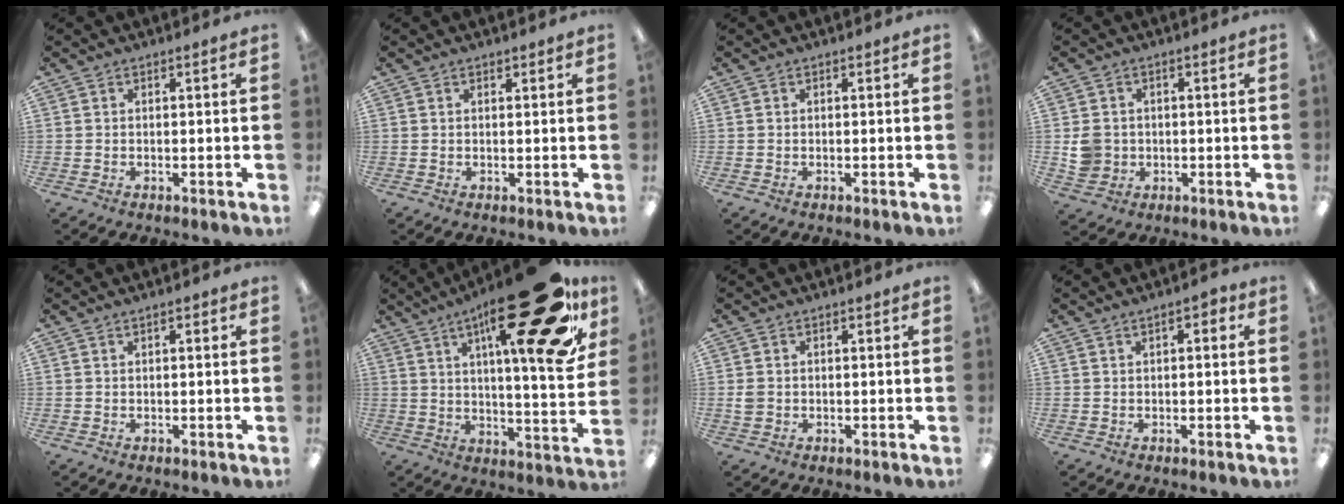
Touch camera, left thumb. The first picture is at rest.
{"total": 0.7, "force": [0.5, 0.4, 0.2], "torque": [0.004, -0.002, 0.009]}
{"total": 0.0}
{"total": 5.7, "force": [0.4, 5.5, 1.3], "torque": [-0.027, 0.006, 0.011]}
{"total": 1.0, "force": [0.5, 0.5, 0.7], "torque": [-0.015, 0.004, 0.009]}
{"total": 29.1, "force": [15.9, 7.4, 23.2], "torque": [-0.328, -0.089, 0.237]}
{"total": 2.1, "force": [-0.1, 1.9, 1.0], "torque": [-0.009, 0.001, -0.004]}
{"total": 2.2, "force": [0.8, 1.1, 1.7], "torque": [-0.027, 0.002, 0.012]}